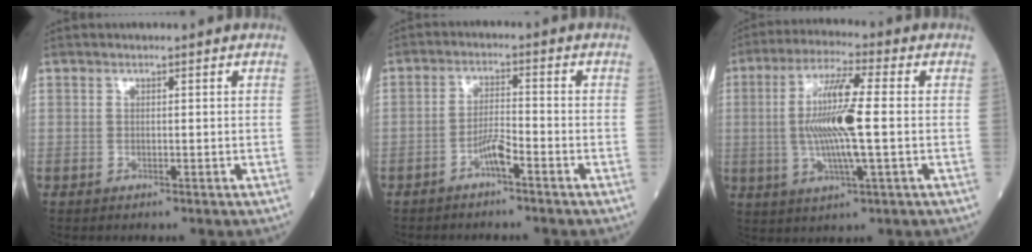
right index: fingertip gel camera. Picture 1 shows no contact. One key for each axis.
{"total": 3.2, "fx": -2.1, "fy": 0.1, "fz": 2.4, "tx": -0.050, "ty": 0.002, "tz": -0.040}
{"total": 11.6, "fx": -0.2, "fy": 0.8, "fz": 11.6, "tx": -0.228, "ty": 0.002, "tz": -0.008}